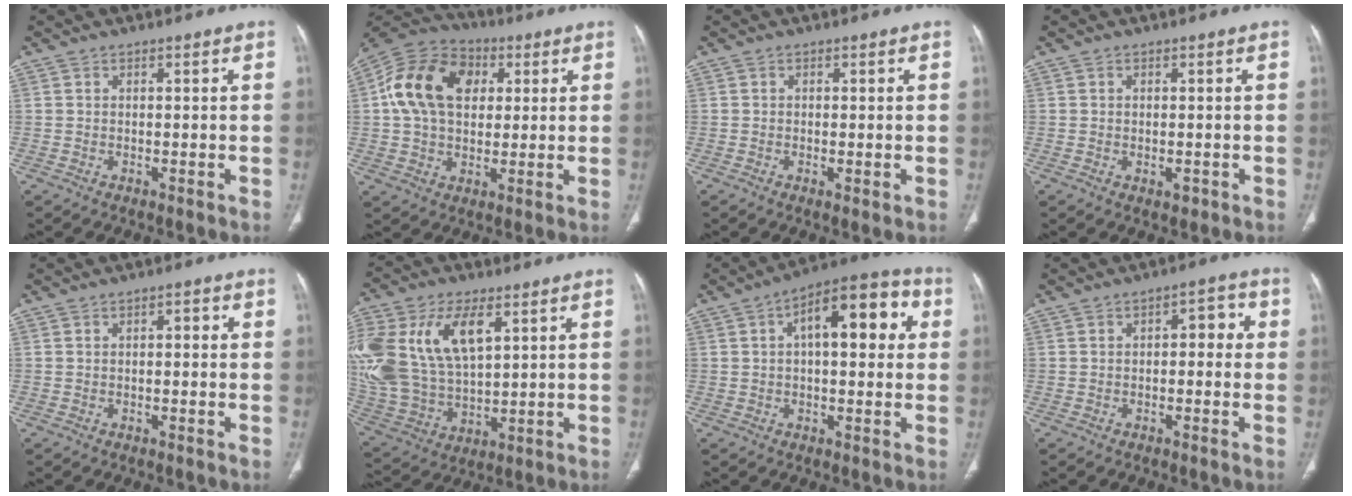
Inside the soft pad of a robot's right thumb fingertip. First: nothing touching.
{"total": 17.0, "force": [3.5, 12.1, 11.4], "torque": [-0.195, 0.015, 0.054]}
{"total": 1.3, "force": [-0.3, 0.4, 1.2], "torque": [-0.024, -0.005, -0.006]}
{"total": 1.7, "force": [-0.5, 1.1, 1.2], "torque": [-0.013, -0.002, -0.002]}
{"total": 1.9, "force": [0.3, 1.0, 1.7], "torque": [-0.022, 0.007, 0.003]}
{"total": 25.8, "force": [8.6, 15.1, 19.1], "torque": [-0.441, 0.007, 0.175]}
{"total": 15.4, "force": [3.6, 7.0, 13.3], "torque": [-0.159, 0.032, 0.046]}
{"total": 4.4, "force": [0.2, 2.4, 3.7], "torque": [-0.034, 0.019, -0.005]}